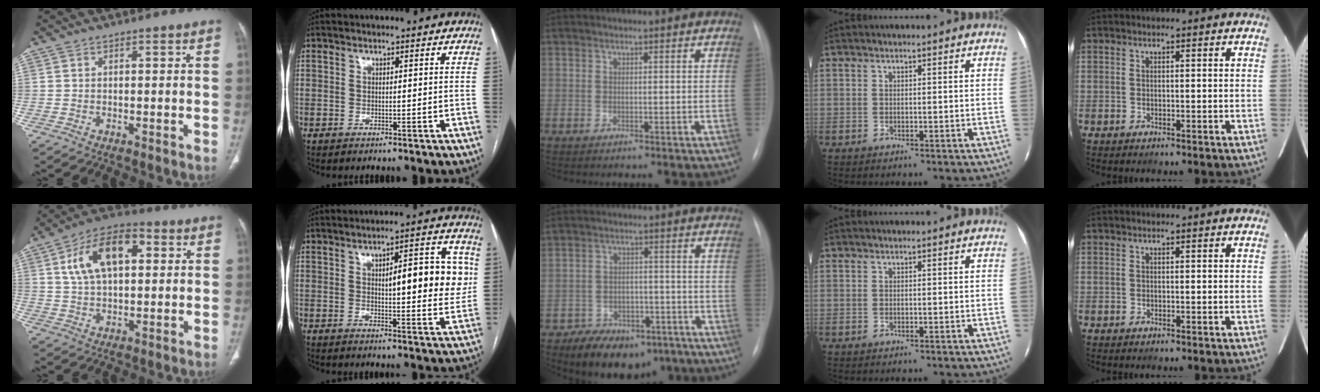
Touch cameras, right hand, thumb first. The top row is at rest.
{"thumb": {"total": 14.4, "force": [4.0, 7.8, 11.4], "torque": [-0.192, 0.016, 0.066]}, "index": {"total": 11.7, "force": [2.0, 3.1, 11.1], "torque": [-0.137, 0.018, 0.025]}, "middle": {"total": 10.9, "force": [-7.5, 6.2, 5.0], "torque": [-0.068, 0.013, -0.111]}}